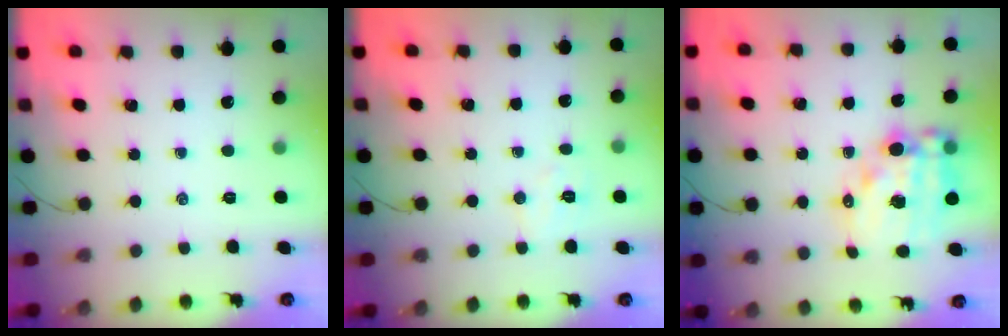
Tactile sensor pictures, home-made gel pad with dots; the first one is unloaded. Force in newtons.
{"total": 5.8, "press": 5.7, "slide": 1.2}
{"total": 16.6, "press": 16.2, "slide": 3.6}